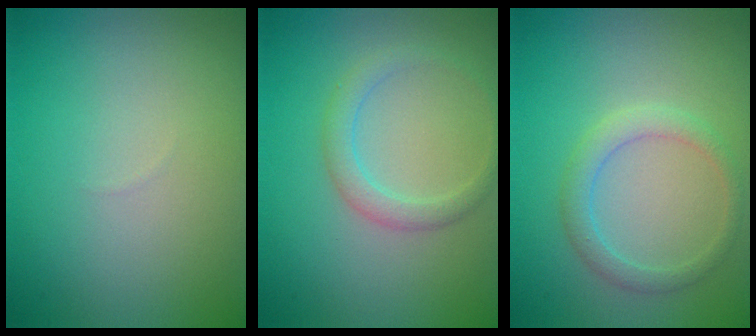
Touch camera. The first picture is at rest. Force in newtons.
{"total": 2.1, "press": 2.1, "slide": 0.0}
{"total": 2.1, "press": 2.1, "slide": 0.1}